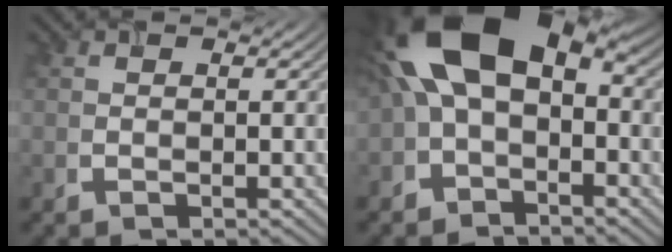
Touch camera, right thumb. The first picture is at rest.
{"total": 14.1, "force": [1.1, 8.7, 11.0], "torque": [-0.220, -0.004, 0.011]}